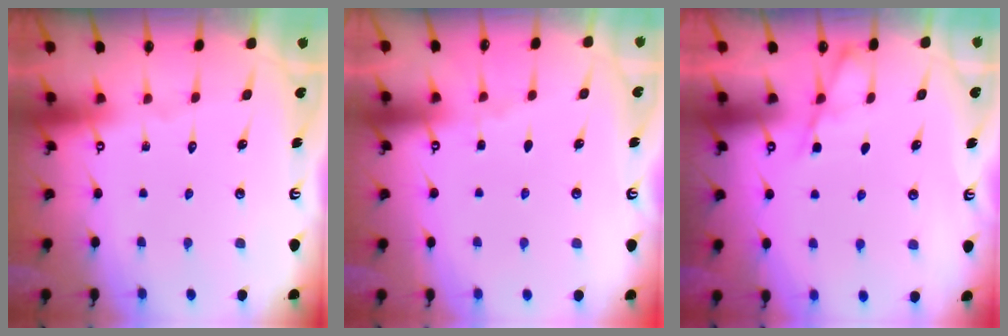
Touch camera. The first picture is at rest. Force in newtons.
{"total": 2.9, "press": 2.9, "slide": 0.5}
{"total": 4.6, "press": 4.6, "slide": 0.6}